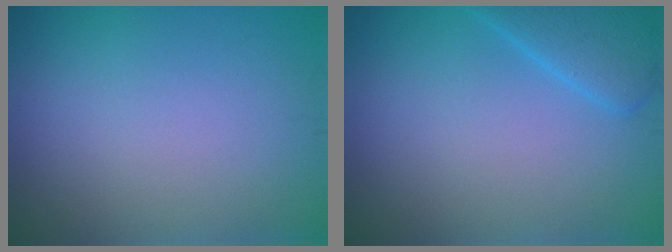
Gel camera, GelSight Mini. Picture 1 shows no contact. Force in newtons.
{"total": 3.4, "press": 3.4, "slide": 0.2}